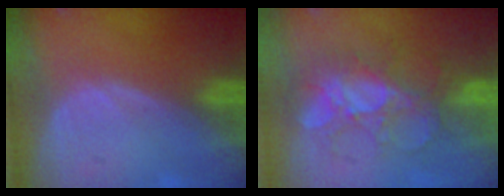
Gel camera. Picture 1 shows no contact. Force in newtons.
{"total": 8.3, "press": 7.7, "slide": 3.1}